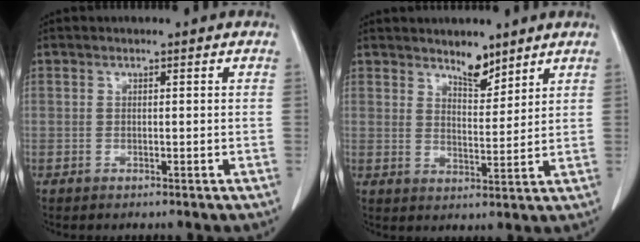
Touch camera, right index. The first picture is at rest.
{"total": 4.4, "force": [3.7, 1.5, 1.8], "torque": [-0.031, -0.009, 0.064]}